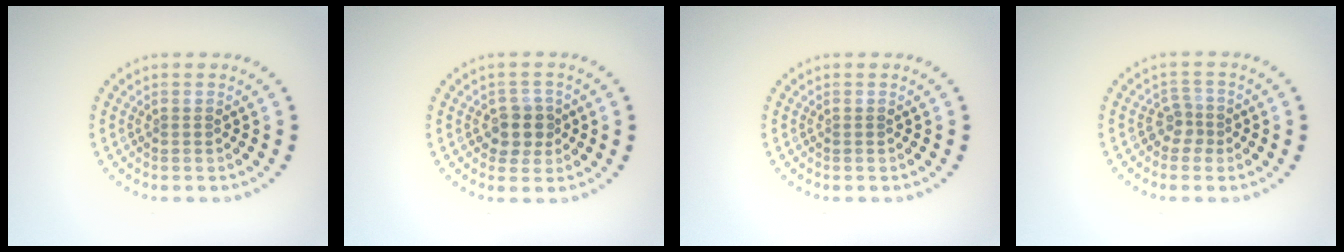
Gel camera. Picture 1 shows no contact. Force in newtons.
{"total": 2.5, "press": 2.3, "slide": 1.0}
{"total": 0.0}
{"total": 1.8, "press": 1.2, "slide": 1.3}